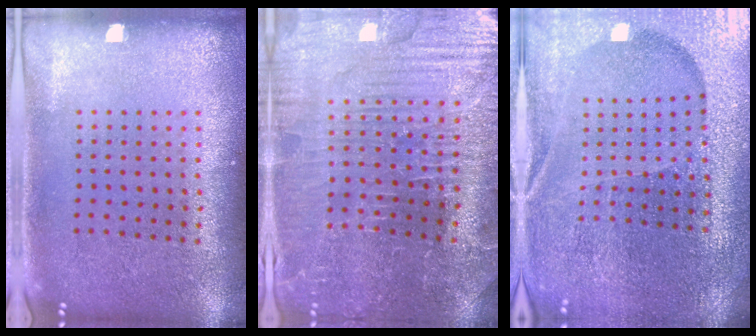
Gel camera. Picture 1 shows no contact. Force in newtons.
{"total": 3.8, "press": 3.8, "slide": 0.4}
{"total": 4.2, "press": 4.1, "slide": 1.1}